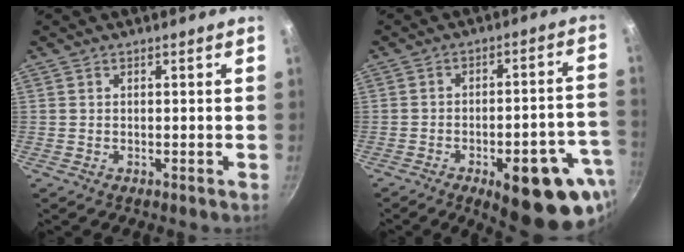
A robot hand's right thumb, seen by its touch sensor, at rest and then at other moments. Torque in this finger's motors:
{"motor_torque": [2.58, 1.74, 0.38, -0.52, 0.34]}